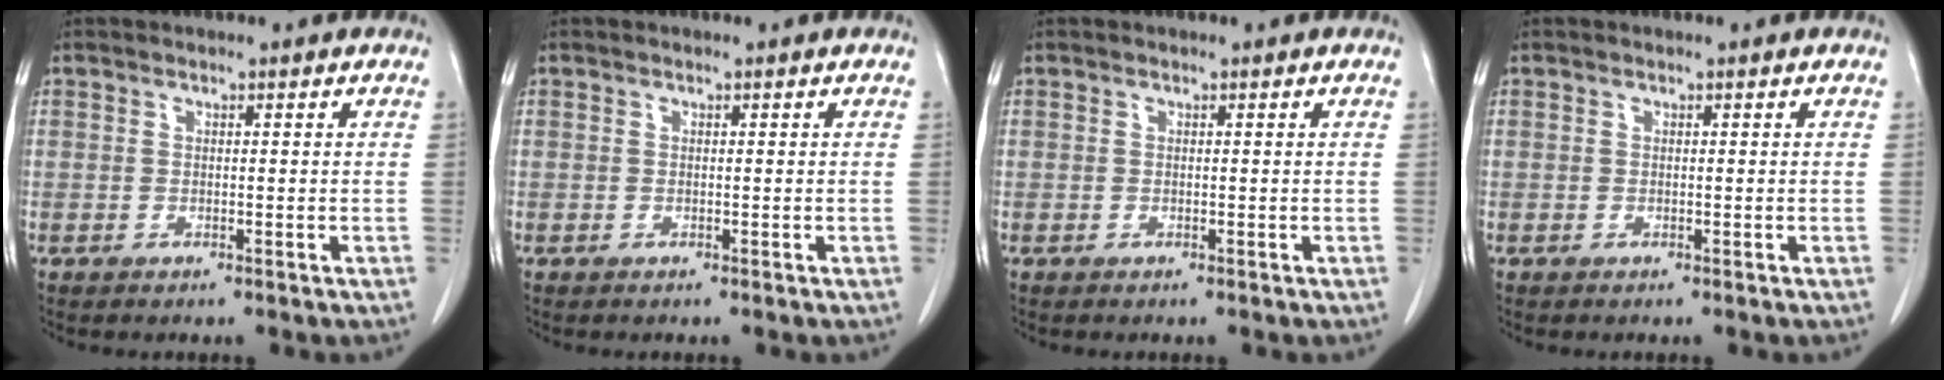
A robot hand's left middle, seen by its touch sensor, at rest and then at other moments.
{"total": 0.0}
{"total": 0.0}
{"total": 0.0}